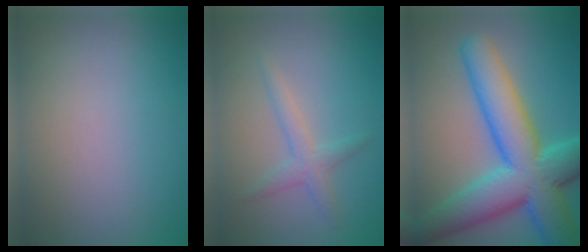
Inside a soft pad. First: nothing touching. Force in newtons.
{"total": 1.9, "press": 1.9, "slide": 0.1}
{"total": 11.3, "press": 11.3, "slide": 0.5}